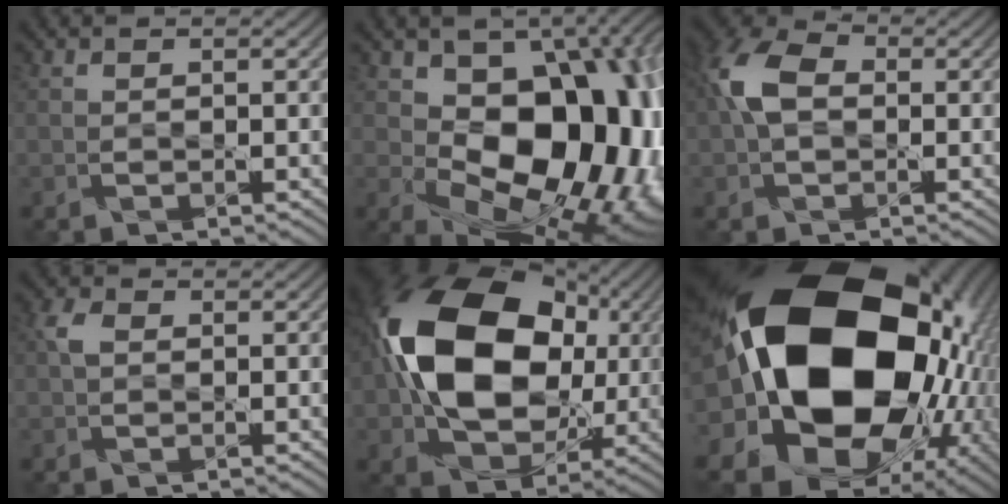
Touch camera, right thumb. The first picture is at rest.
{"total": 16.8, "force": [0.5, 10.9, 12.8], "torque": [-0.157, -0.025, 0.018]}
{"total": 6.0, "force": [0.5, 4.1, 4.3], "torque": [-0.104, 0.015, -0.003]}
{"total": 1.5, "force": [0.4, 1.1, 1.0], "torque": [-0.025, 0.006, 0.002]}
{"total": 19.0, "force": [1.8, 13.4, 13.4], "torque": [-0.282, -0.005, 0.042]}
{"total": 24.1, "force": [3.0, 17.2, 16.6], "torque": [-0.347, -0.078, 0.089]}